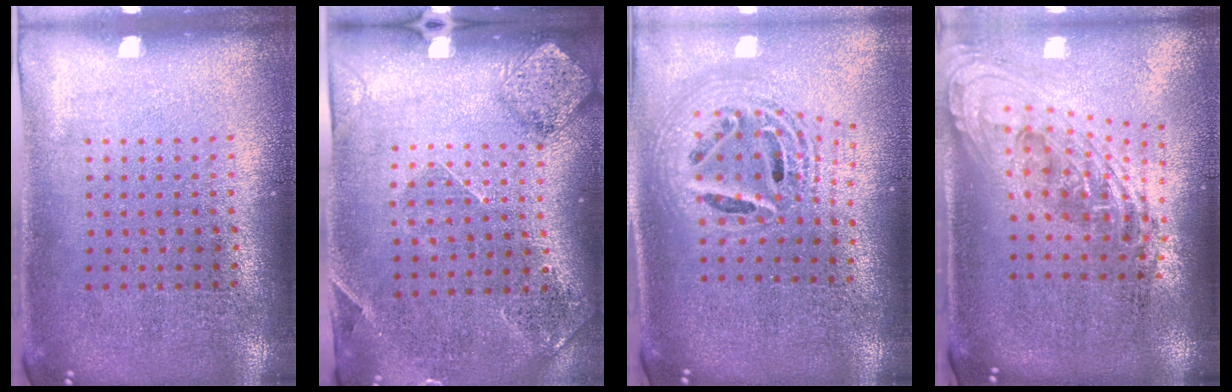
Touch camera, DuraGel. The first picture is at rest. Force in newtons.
{"total": 1.5, "press": 1.4, "slide": 0.6}
{"total": 2.3, "press": 1.7, "slide": 1.6}
{"total": 2.2, "press": 1.6, "slide": 1.5}